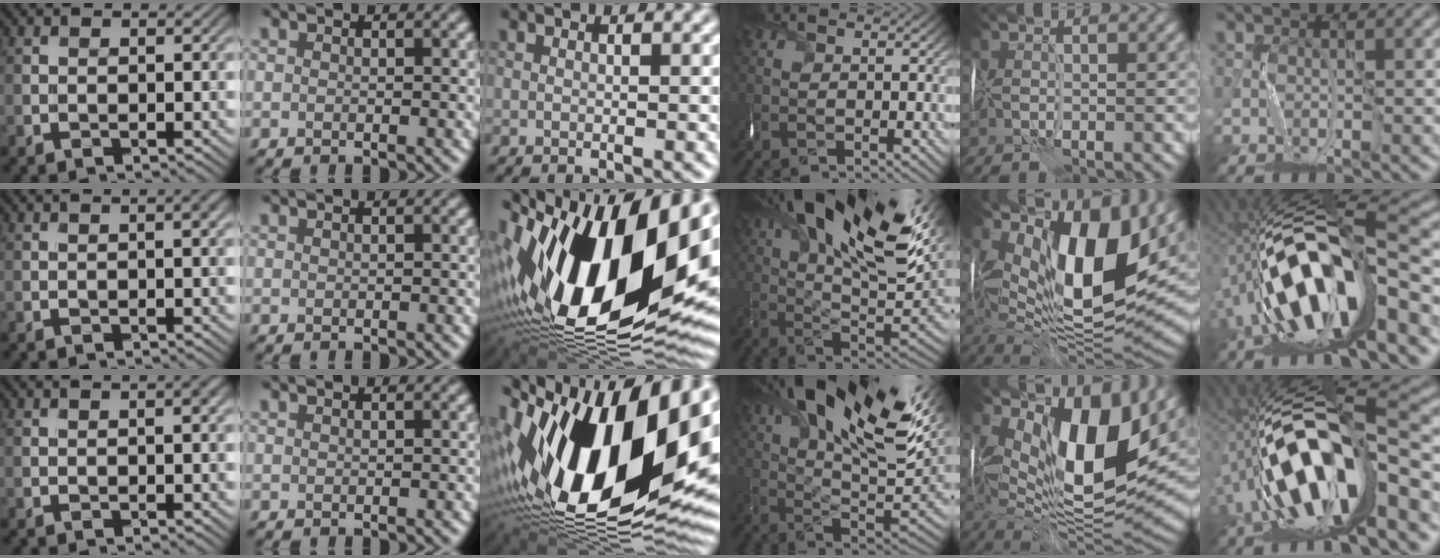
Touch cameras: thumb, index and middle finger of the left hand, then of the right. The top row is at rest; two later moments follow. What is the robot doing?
{"motion": "wrap", "object": "thread"}